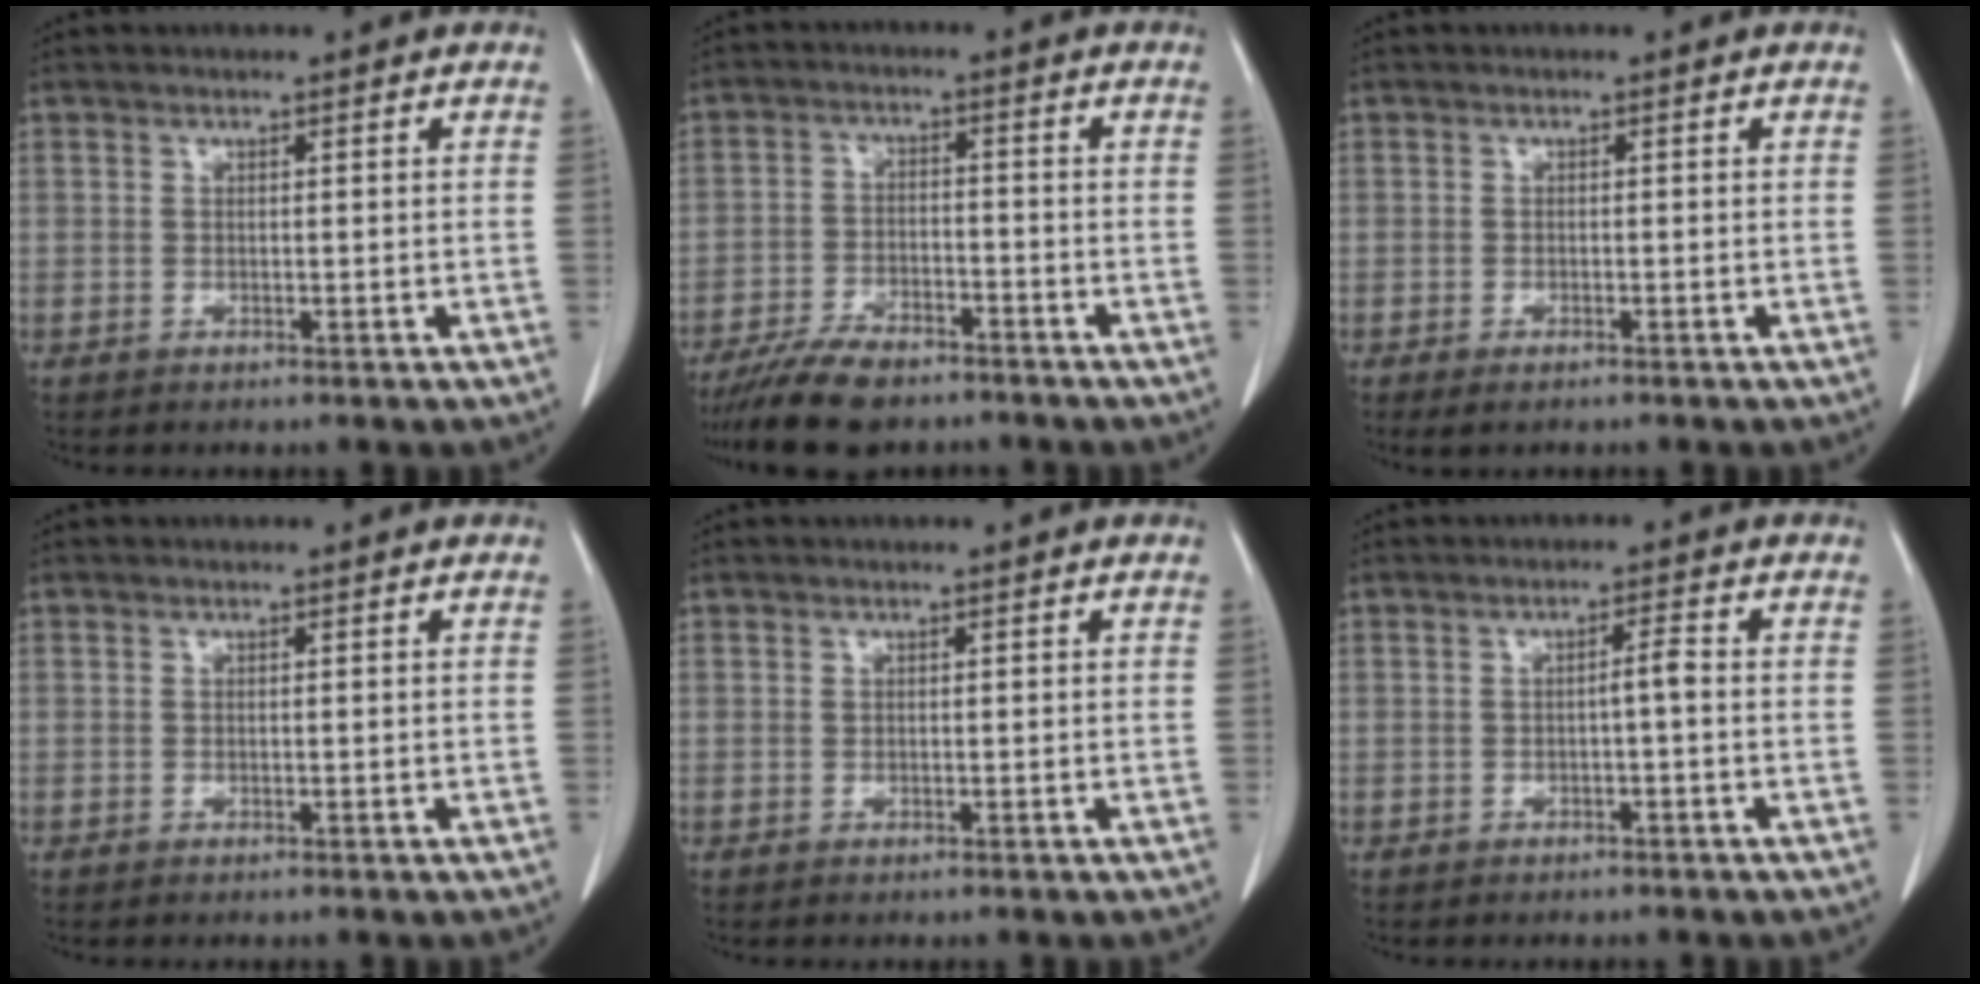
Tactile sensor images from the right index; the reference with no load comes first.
{"total": 9.1, "force": [-7.4, 2.9, 4.3], "torque": [-0.075, -0.015, -0.129]}
{"total": 2.0, "force": [-1.4, 0.7, 1.2], "torque": [-0.020, -0.003, -0.018]}
{"total": 0.0}
{"total": 0.0}
{"total": 1.8, "force": [-0.4, 0.0, 1.7], "torque": [-0.027, 0.003, -0.006]}